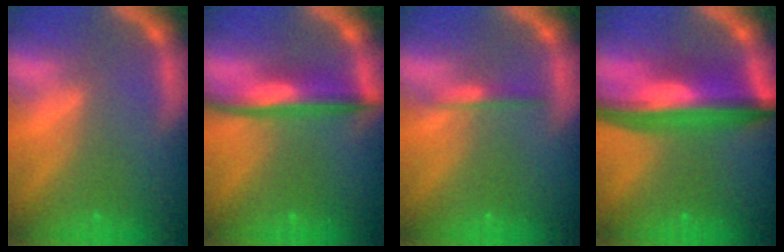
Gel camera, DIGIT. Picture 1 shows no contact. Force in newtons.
{"total": 5.0}
{"total": 1.4}
{"total": 9.6}